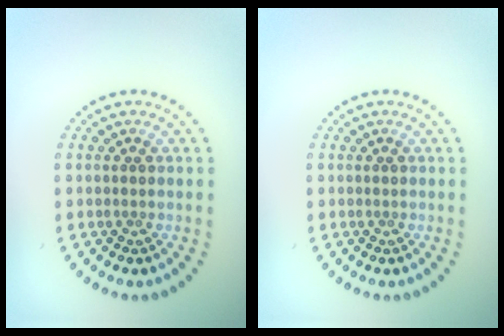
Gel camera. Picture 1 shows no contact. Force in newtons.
{"total": 0.0}